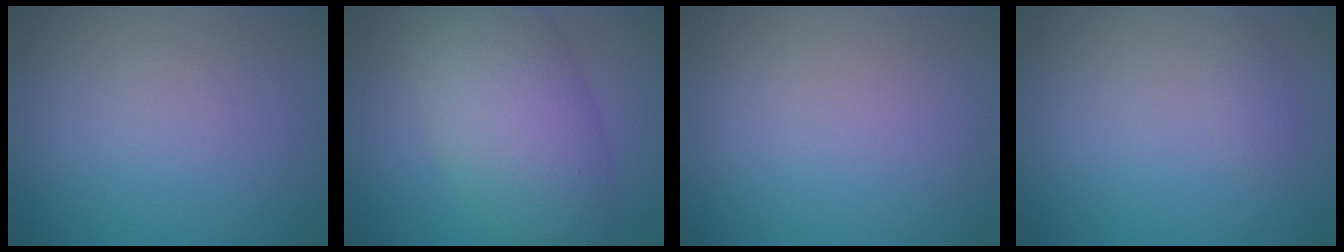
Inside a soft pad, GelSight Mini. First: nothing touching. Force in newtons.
{"total": 9.4, "press": 9.4, "slide": 0.2}
{"total": 0.0}
{"total": 0.7, "press": 0.7, "slide": 0.1}